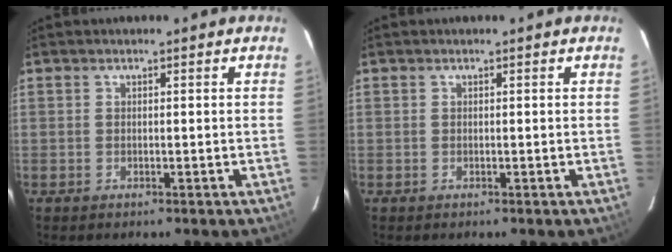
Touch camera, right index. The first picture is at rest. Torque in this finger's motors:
{"motor_torque": [0.00, 0.00, 0.00, 0.00]}